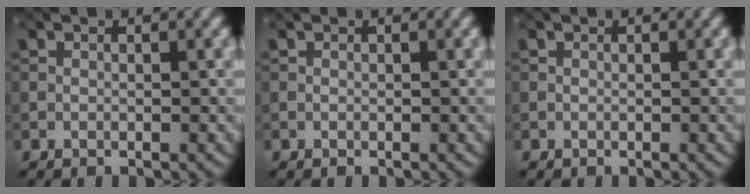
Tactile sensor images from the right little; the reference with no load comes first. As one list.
[{"total": 0.0}, {"total": 0.0}]